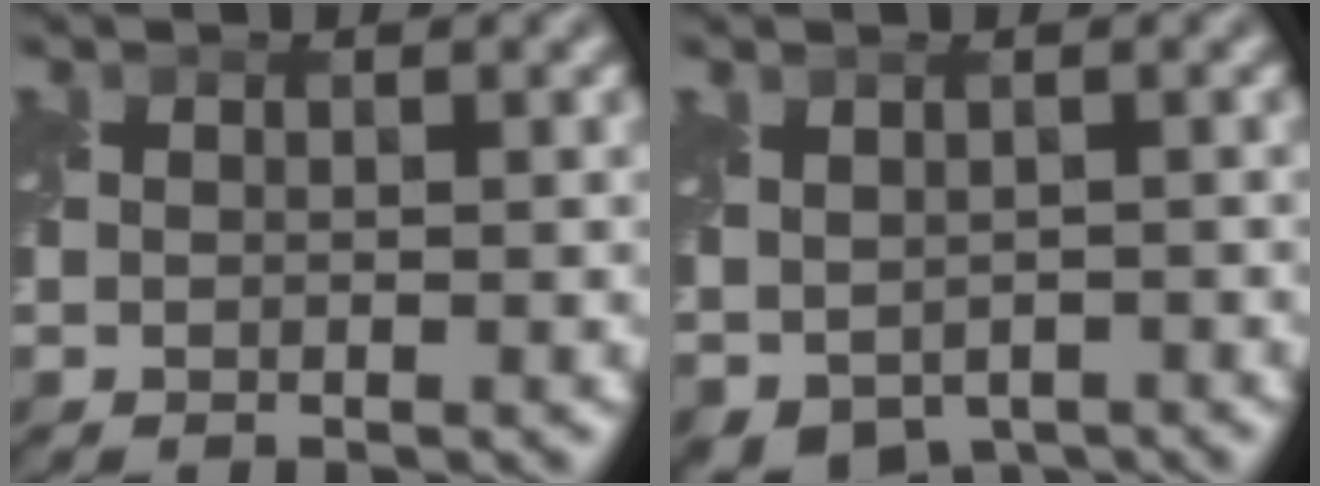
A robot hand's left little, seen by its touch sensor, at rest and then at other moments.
{"total": 3.3, "force": [-1.0, 2.5, 2.0], "torque": [-0.038, -0.006, -0.003]}